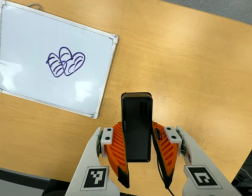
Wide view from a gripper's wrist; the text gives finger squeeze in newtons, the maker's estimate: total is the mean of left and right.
{"total": 4.5, "left": 3.4, "right": 5.6}